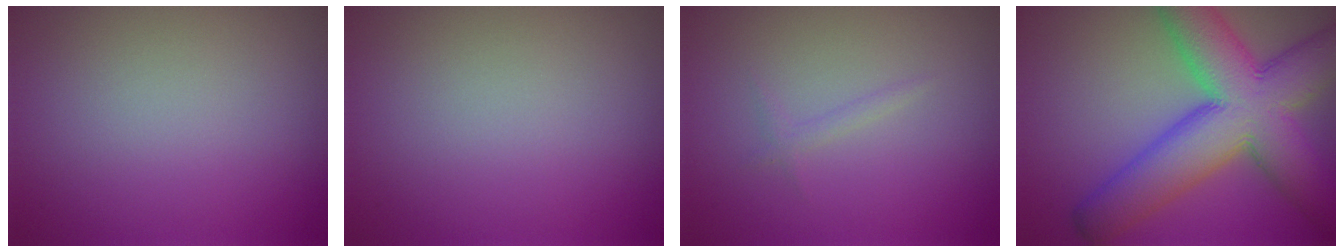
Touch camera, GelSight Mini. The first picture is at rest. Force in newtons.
{"total": 0.0}
{"total": 0.7, "press": 0.7, "slide": 0.1}
{"total": 12.1, "press": 12.1, "slide": 0.4}